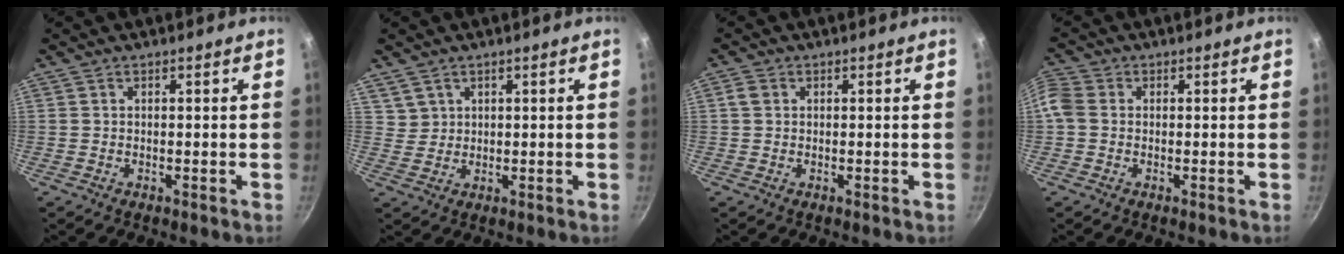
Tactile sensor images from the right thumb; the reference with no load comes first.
{"total": 2.7, "force": [1.6, 2.2, 0.1], "torque": [0.020, 0.008, 0.034]}
{"total": 1.9, "force": [0.4, 1.6, 0.9], "torque": [-0.013, 0.005, 0.004]}
{"total": 3.9, "force": [-0.2, 3.3, 2.1], "torque": [-0.047, 0.009, -0.020]}